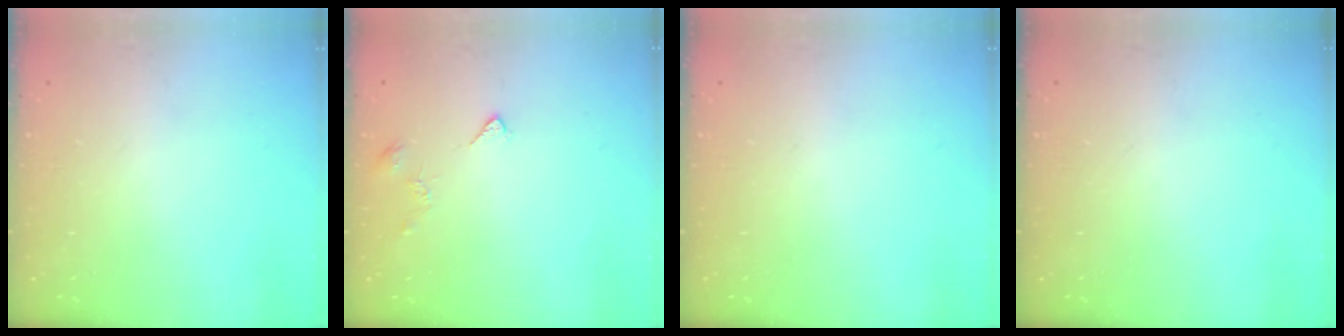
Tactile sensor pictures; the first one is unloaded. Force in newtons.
{"total": 2.1, "press": 2.0, "slide": 0.4}
{"total": 0.0}
{"total": 0.0}